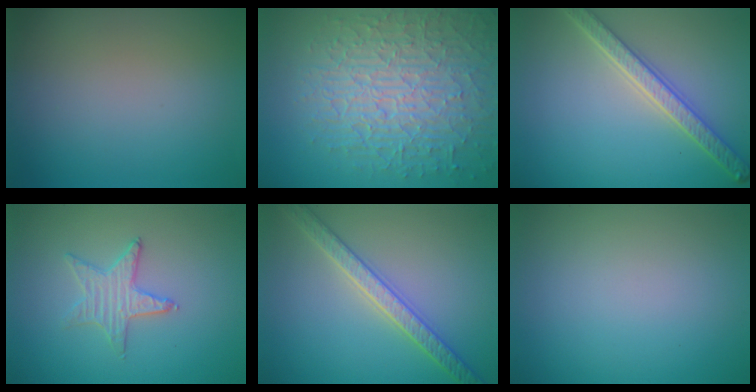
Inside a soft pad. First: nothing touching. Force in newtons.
{"total": 8.9, "press": 6.3, "slide": 6.4}
{"total": 4.2, "press": 3.6, "slide": 2.2}
{"total": 1.6, "press": 1.6, "slide": 0.2}
{"total": 3.8, "press": 3.7, "slide": 0.9}
{"total": 0.0}